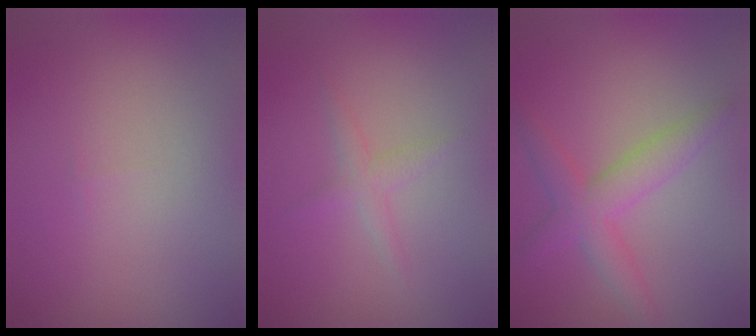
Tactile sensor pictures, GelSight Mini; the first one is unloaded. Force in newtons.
{"total": 1.3, "press": 1.3, "slide": 0.0}
{"total": 3.7, "press": 3.7, "slide": 0.1}